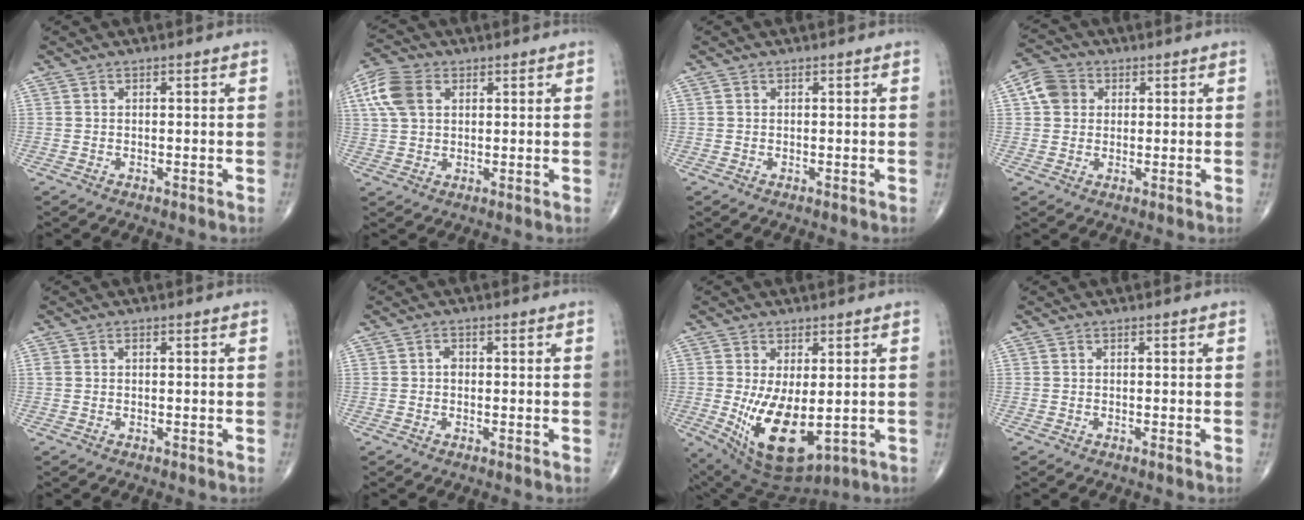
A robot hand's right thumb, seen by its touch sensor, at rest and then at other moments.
{"total": 8.6, "force": [2.7, 5.8, 5.7], "torque": [-0.124, 0.011, 0.049]}
{"total": 0.0}
{"total": 5.8, "force": [1.3, 5.0, 2.7], "torque": [-0.040, 0.008, 0.017]}
{"total": 0.9, "force": [0.2, 0.5, 0.6], "torque": [-0.017, 0.009, 0.007]}
{"total": 1.2, "force": [-0.1, 0.9, 0.8], "torque": [-0.005, 0.004, -0.006]}
{"total": 13.4, "force": [-1.7, 6.5, 11.7], "torque": [-0.197, -0.024, -0.004]}
{"total": 0.0}